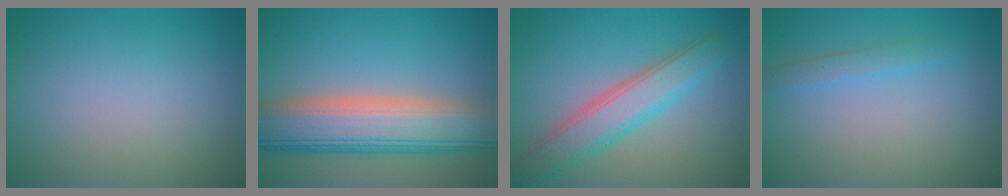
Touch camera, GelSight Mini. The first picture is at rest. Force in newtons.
{"total": 9.4, "press": 9.4, "slide": 0.4}
{"total": 5.0, "press": 5.0, "slide": 0.2}
{"total": 1.3, "press": 1.3, "slide": 0.1}